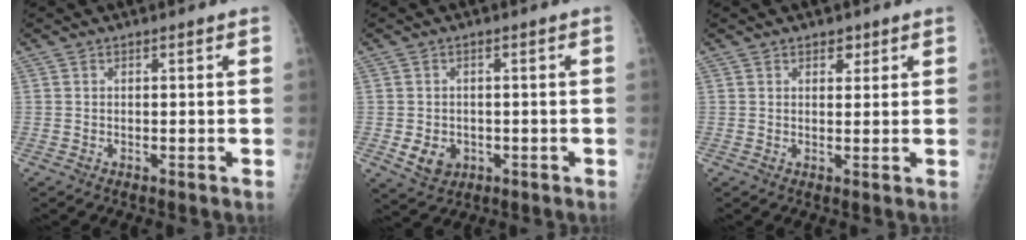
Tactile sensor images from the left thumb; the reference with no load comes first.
{"total": 4.8, "force": [-1.1, 4.0, 2.5], "torque": [-0.027, 0.001, -0.005]}
{"total": 2.2, "force": [1.4, 1.5, 1.0], "torque": [0.003, -0.007, 0.019]}